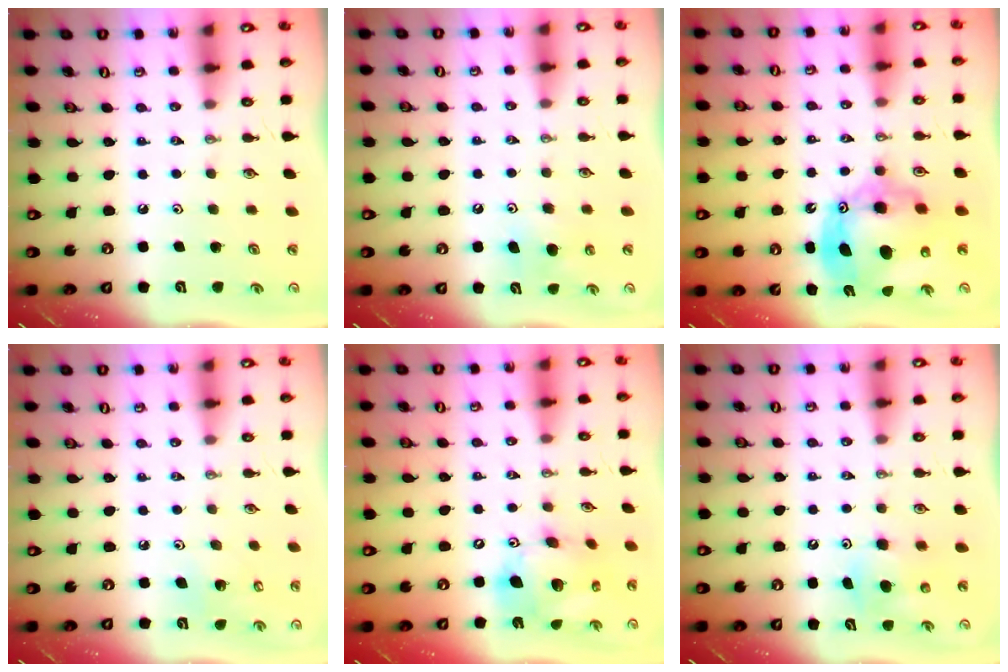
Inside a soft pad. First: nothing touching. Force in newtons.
{"total": 5.7, "press": 5.7, "slide": 0.3}
{"total": 16.8, "press": 16.7, "slide": 1.8}
{"total": 6.3, "press": 6.2, "slide": 0.5}
{"total": 15.7, "press": 15.6, "slide": 2.3}
{"total": 6.8, "press": 6.7, "slide": 0.9}